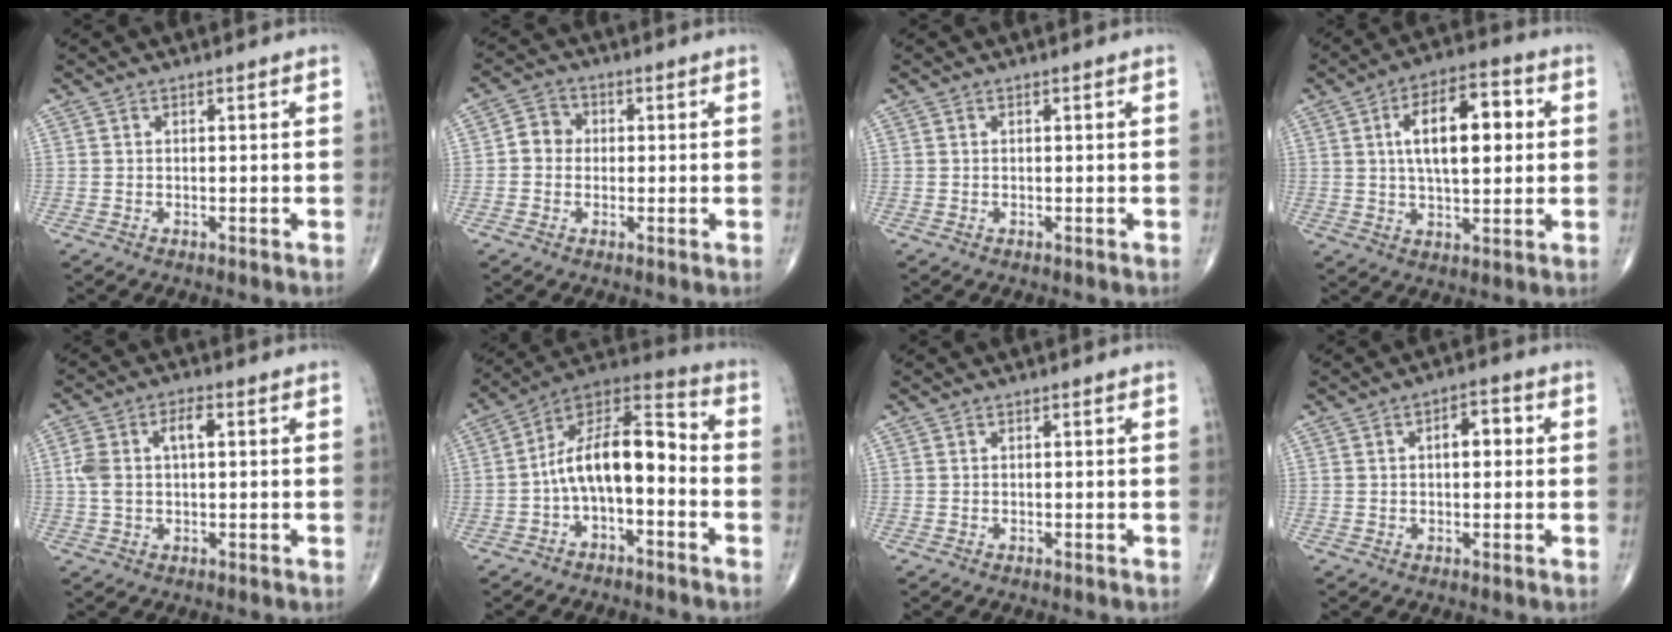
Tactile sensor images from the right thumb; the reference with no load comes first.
{"total": 4.1, "force": [-0.1, 3.7, 1.8], "torque": [-0.013, 0.012, -0.012]}
{"total": 0.0}
{"total": 13.9, "force": [2.5, 6.3, 12.1], "torque": [-0.178, 0.011, 0.038]}
{"total": 6.9, "force": [1.2, 3.5, 5.9], "torque": [-0.133, 0.022, 0.024]}
{"total": 13.7, "force": [-2.6, 6.5, 11.7], "torque": [-0.182, 0.068, -0.055]}
{"total": 0.0}
{"total": 4.6, "force": [0.7, 2.4, 3.8], "torque": [-0.042, 0.012, 0.005]}